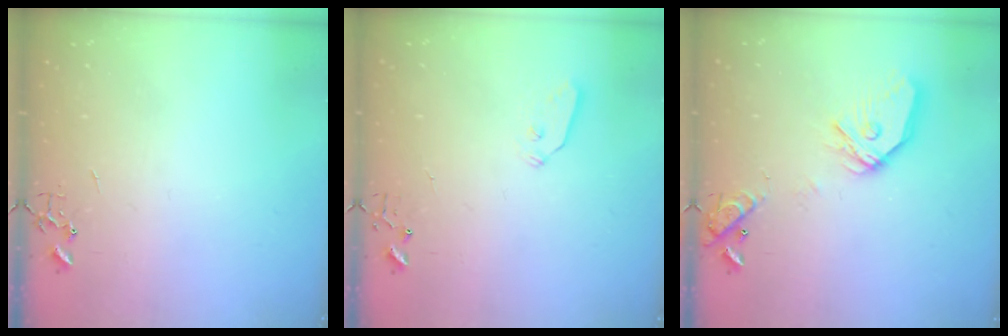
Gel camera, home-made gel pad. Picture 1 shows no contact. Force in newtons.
{"total": 4.3, "press": 4.3, "slide": 0.3}
{"total": 15.8, "press": 15.6, "slide": 2.1}